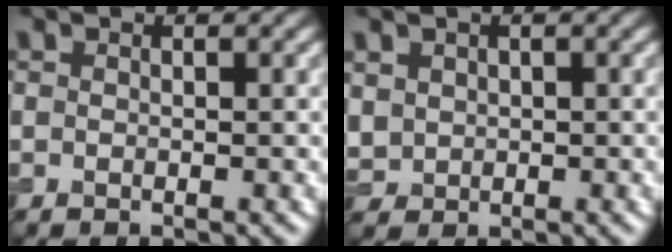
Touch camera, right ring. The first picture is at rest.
{"total": 2.0, "force": [0.7, 1.8, 0.5], "torque": [-0.016, -0.003, 0.019]}